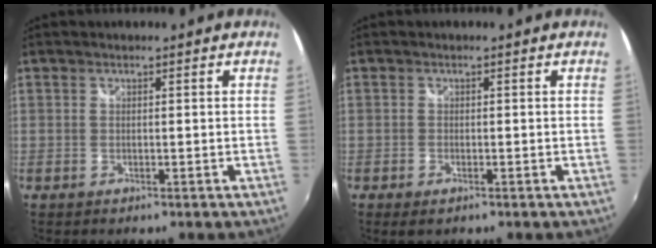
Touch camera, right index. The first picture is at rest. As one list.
[{"total": 1.4, "force": [-0.9, 0.6, 0.9], "torque": [-0.018, -0.005, -0.016]}]